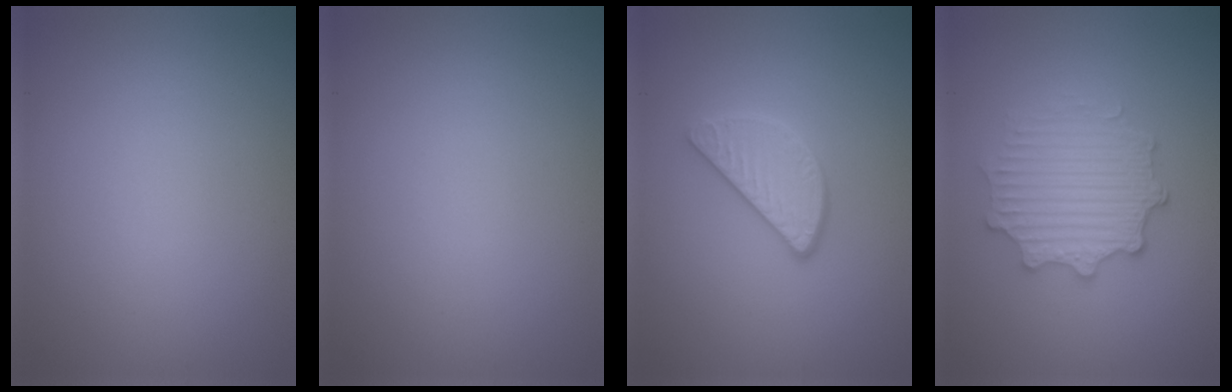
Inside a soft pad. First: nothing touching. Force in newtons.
{"total": 0.0}
{"total": 3.2, "press": 2.8, "slide": 1.5}
{"total": 4.4, "press": 3.7, "slide": 2.5}